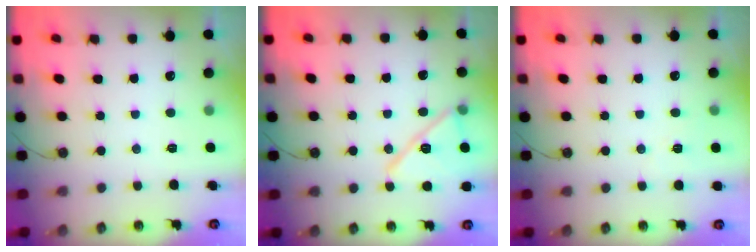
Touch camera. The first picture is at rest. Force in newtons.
{"total": 14.2, "press": 13.4, "slide": 4.7}
{"total": 3.2, "press": 3.1, "slide": 0.8}